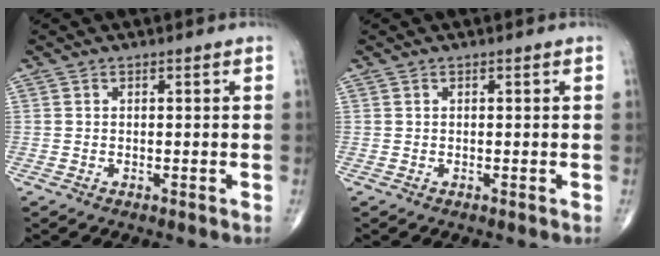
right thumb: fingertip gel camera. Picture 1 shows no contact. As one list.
[{"total": 0.0}]